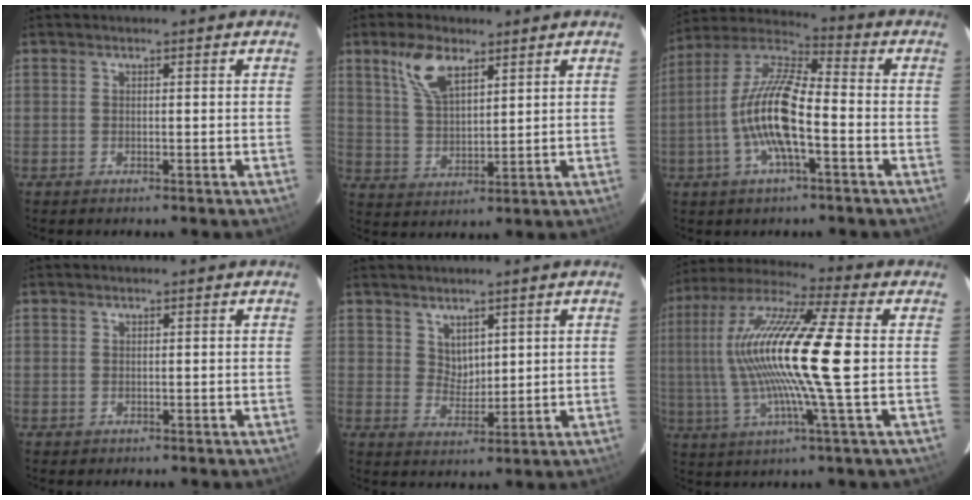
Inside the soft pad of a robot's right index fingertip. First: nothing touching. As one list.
[{"total": 8.6, "force": [5.2, 3.9, 5.7], "torque": [-0.112, 0.012, 0.106]}, {"total": 14.0, "force": [-3.7, 3.6, 13.0], "torque": [-0.258, 0.001, -0.077]}, {"total": 0.7, "force": [0.2, 0.7, -0.1], "torque": [0.005, 0.003, 0.003]}, {"total": 3.8, "force": [2.6, 2.5, 1.2], "torque": [-0.012, 0.002, 0.054]}, {"total": 20.0, "force": [0.6, 0.5, 20.0], "torque": [-0.380, 0.006, -0.001]}]